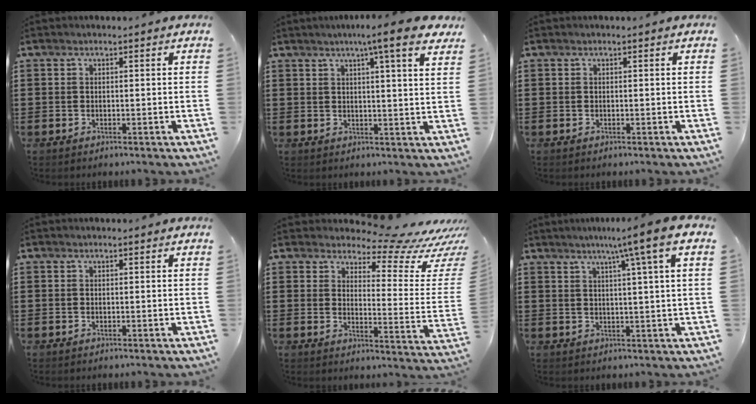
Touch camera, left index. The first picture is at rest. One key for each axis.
{"total": 6.8, "fx": 4.8, "fy": -0.3, "fz": 4.8, "tx": -0.082, "ty": -0.016, "tz": 0.076}
{"total": 0.0}
{"total": 0.0}
{"total": 8.2, "fx": 7.2, "fy": 1.1, "fz": 3.7, "tx": -0.065, "ty": -0.064, "tz": 0.118}
{"total": 7.0, "fx": 3.9, "fy": -1.4, "fz": 5.7, "tx": -0.103, "ty": -0.012, "tz": 0.056}